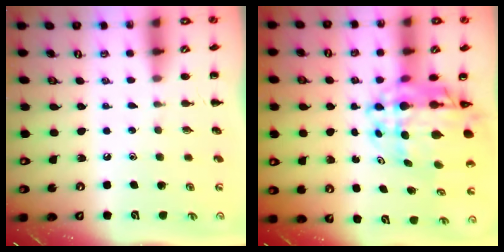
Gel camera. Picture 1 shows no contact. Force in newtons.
{"total": 11.8, "press": 11.1, "slide": 3.8}